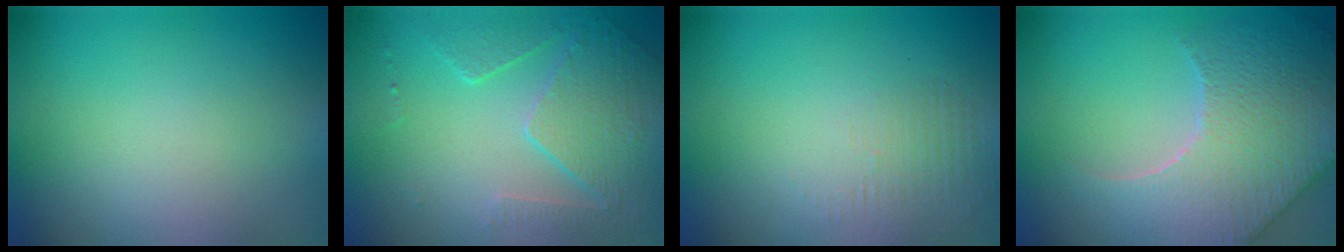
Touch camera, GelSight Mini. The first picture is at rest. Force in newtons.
{"total": 4.7, "press": 3.5, "slide": 3.1}
{"total": 1.4, "press": 0.1, "slide": 1.4}
{"total": 7.8, "press": 6.2, "slide": 4.8}